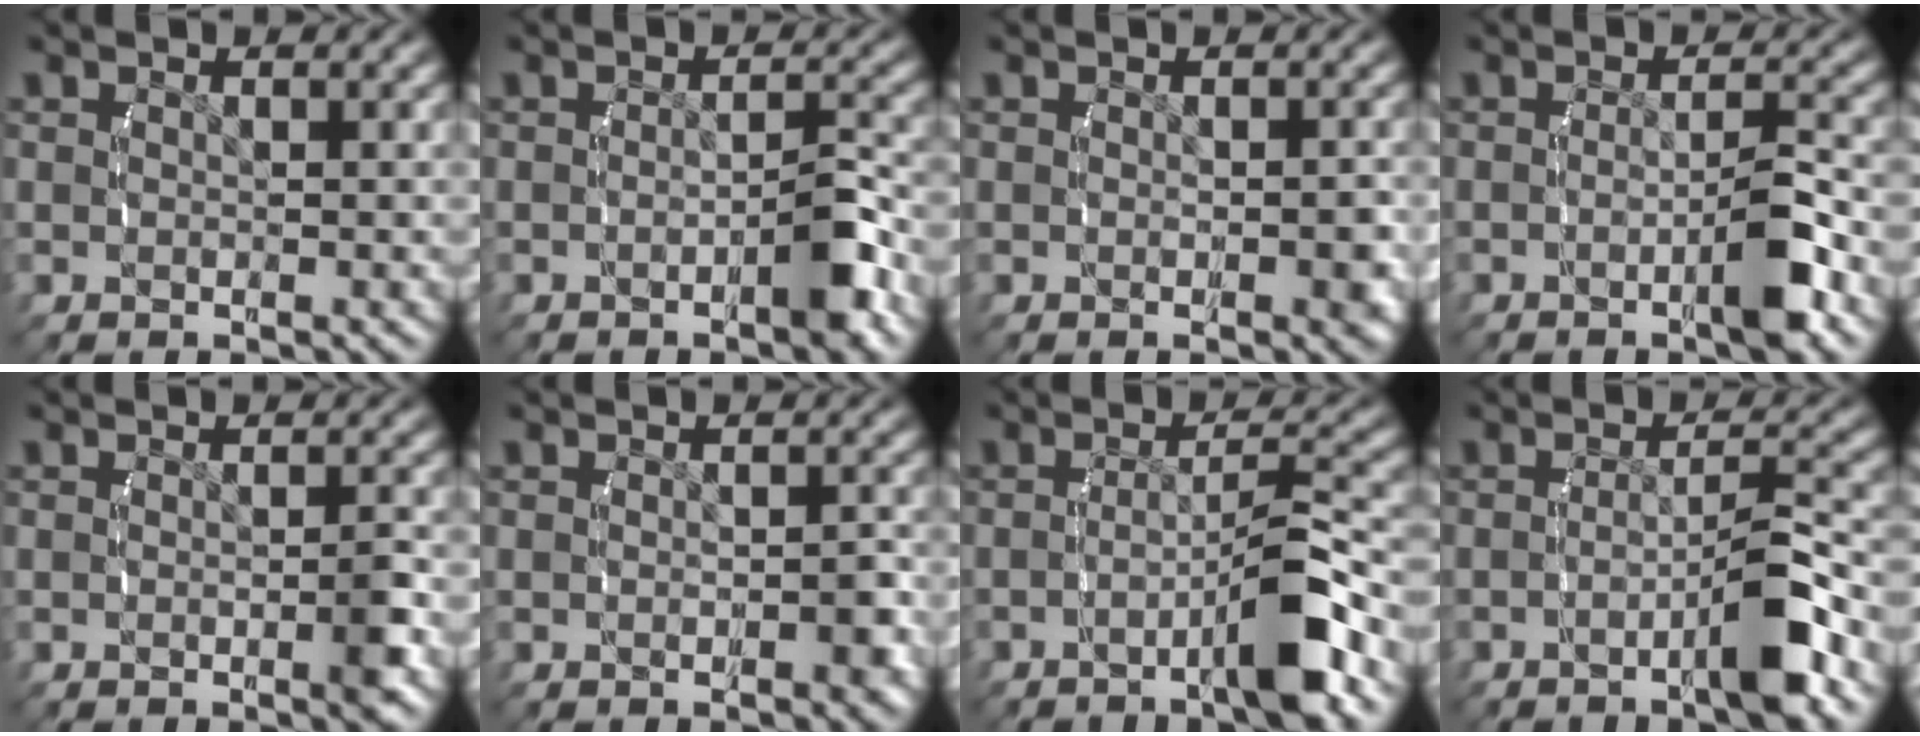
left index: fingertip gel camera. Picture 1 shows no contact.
{"total": 2.5, "force": [-1.2, 0.5, 2.1], "torque": [-0.025, 0.003, -0.024]}
{"total": 1.1, "force": [-0.5, 0.4, 1.0], "torque": [-0.014, -0.006, -0.005]}
{"total": 3.2, "force": [-1.4, 0.2, 2.9], "torque": [-0.039, 0.001, -0.026]}
{"total": 1.6, "force": [-0.6, 0.3, 1.5], "torque": [-0.024, 0.000, -0.010]}
{"total": 1.3, "force": [-0.7, 0.4, 1.0], "torque": [-0.015, -0.003, -0.011]}
{"total": 4.7, "force": [-2.6, 0.1, 3.9], "torque": [-0.062, 0.005, -0.044]}
{"total": 4.0, "force": [-2.1, 0.3, 3.4], "torque": [-0.052, 0.004, -0.039]}